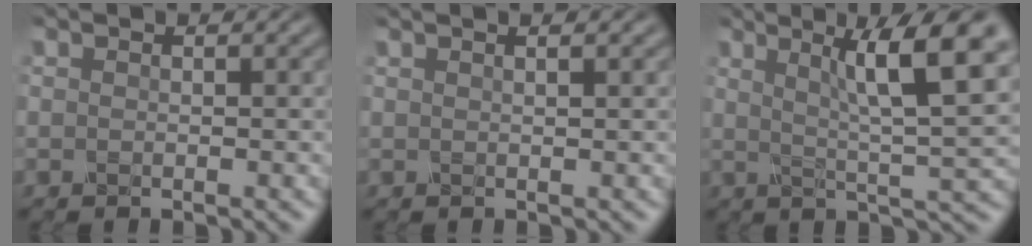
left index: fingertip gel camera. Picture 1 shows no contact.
{"total": 1.3, "force": [0.9, 0.2, 0.9], "torque": [-0.005, 0.004, 0.000]}
{"total": 8.1, "force": [2.9, 1.1, 7.5], "torque": [-0.106, 0.006, 0.049]}